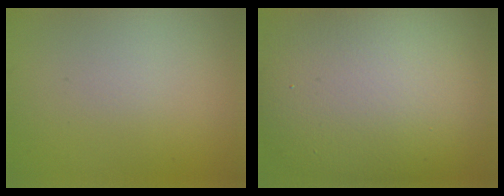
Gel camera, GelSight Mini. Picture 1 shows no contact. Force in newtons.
{"total": 16.6, "press": 16.5, "slide": 1.5}